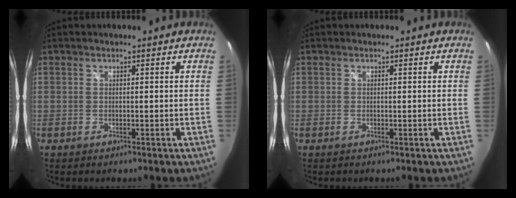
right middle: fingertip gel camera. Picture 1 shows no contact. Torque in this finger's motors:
{"motor_torque": [0.00, 0.00, 0.00, 0.01]}